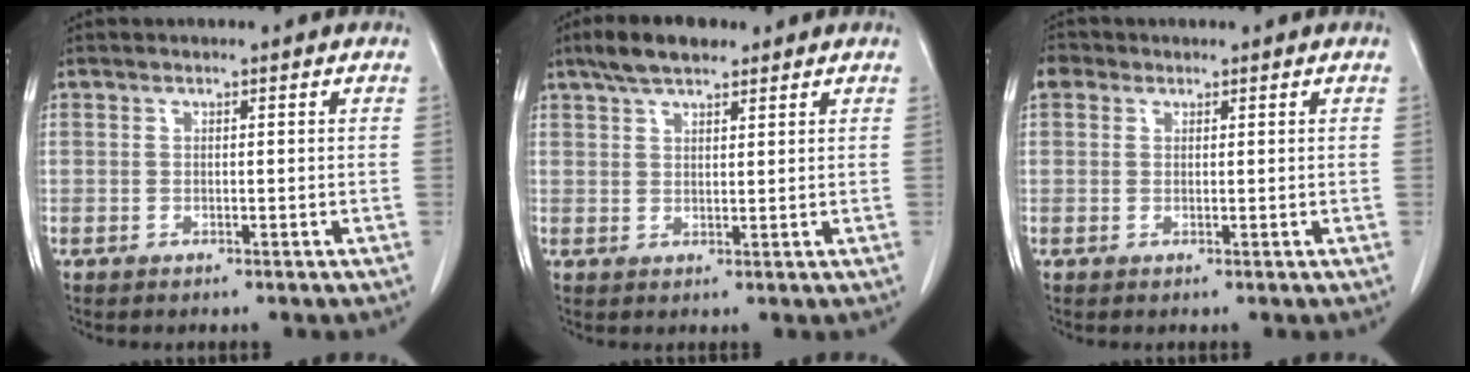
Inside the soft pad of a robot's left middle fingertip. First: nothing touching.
{"total": 5.7, "force": [4.3, 2.0, 3.2], "torque": [-0.066, 0.017, 0.077]}
{"total": 2.1, "force": [1.0, 1.7, 0.6], "torque": [-0.011, 0.013, 0.015]}